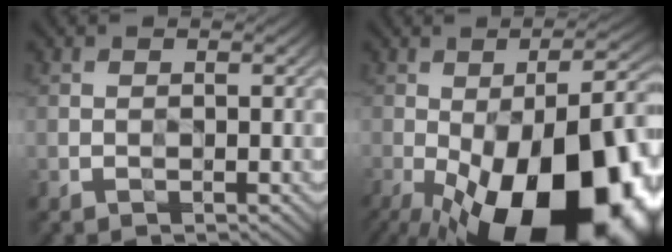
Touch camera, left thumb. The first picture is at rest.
{"total": 23.5, "force": [-11.4, 10.9, 17.4], "torque": [-0.221, -0.060, -0.135]}